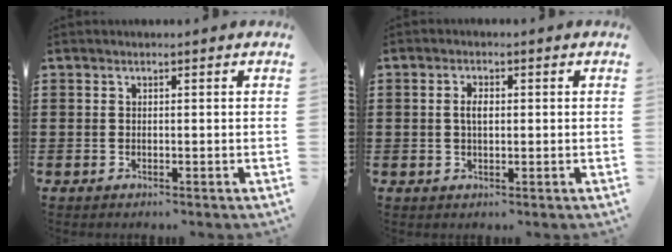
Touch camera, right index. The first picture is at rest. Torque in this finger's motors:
{"motor_torque": [0.10, -0.09, 0.10, 0.05]}